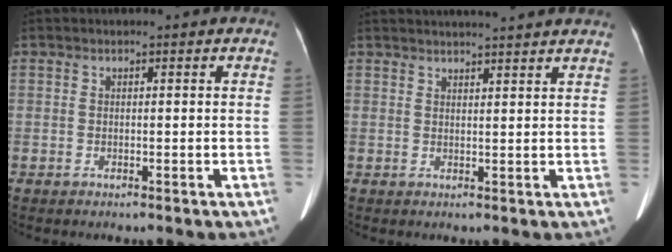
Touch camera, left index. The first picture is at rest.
{"total": 9.6, "force": [8.8, -0.2, 3.7], "torque": [-0.052, 0.023, 0.100]}